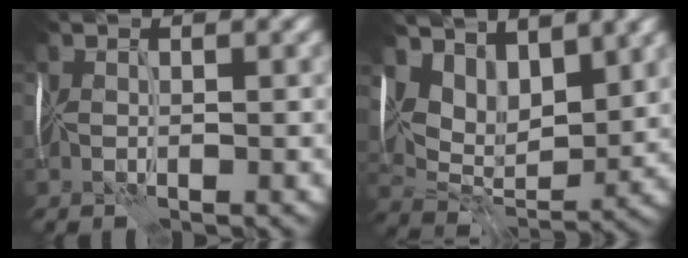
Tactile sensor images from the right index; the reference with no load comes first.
{"total": 5.9, "force": [4.3, 3.0, 2.6], "torque": [-0.050, -0.005, 0.070]}